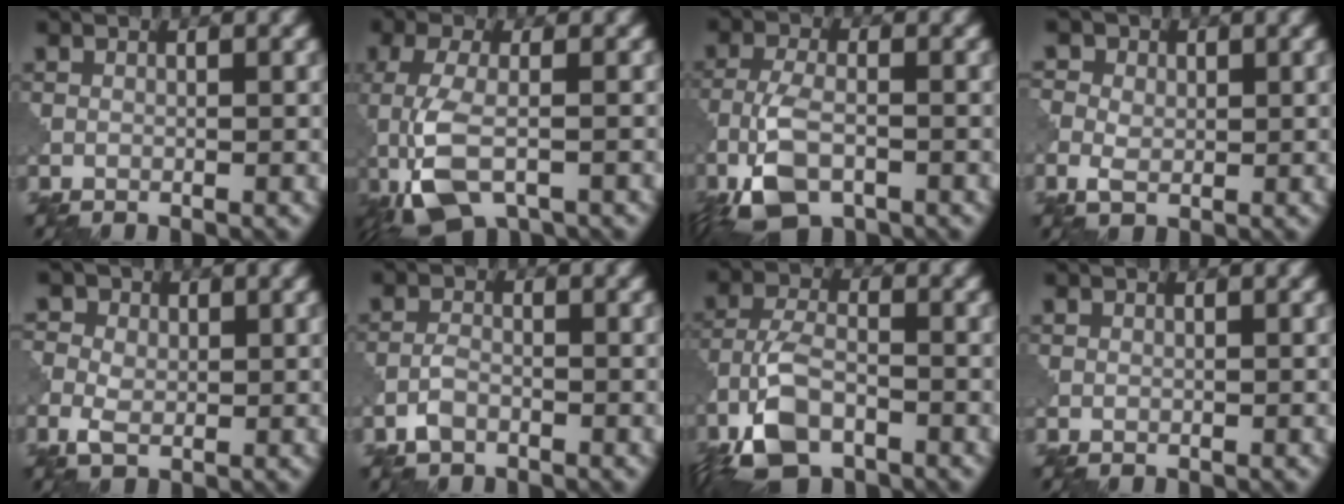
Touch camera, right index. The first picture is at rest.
{"total": 7.4, "force": [-3.1, 2.9, 6.0], "torque": [-0.144, -0.005, -0.066]}
{"total": 6.3, "force": [-3.6, 2.5, 4.5], "torque": [-0.099, -0.004, -0.078]}
{"total": 3.9, "force": [0.5, 3.2, 2.2], "torque": [-0.033, 0.016, -0.009]}
{"total": 3.8, "force": [0.0, 3.0, 2.4], "torque": [-0.047, 0.010, -0.007]}
{"total": 1.8, "force": [-1.2, 0.8, 1.0], "torque": [-0.018, 0.004, -0.029]}
{"total": 6.8, "force": [-4.0, 3.0, 4.6], "torque": [-0.096, 0.002, -0.089]}
{"total": 0.0}